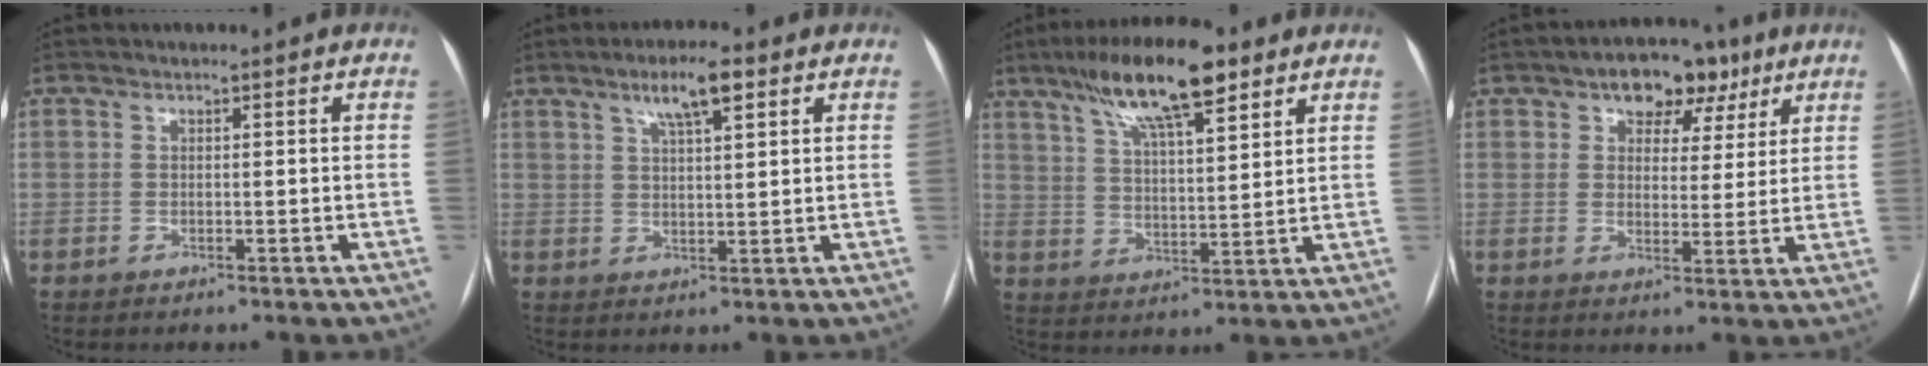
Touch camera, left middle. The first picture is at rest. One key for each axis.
{"total": 5.9, "fx": 3.4, "fy": 0.9, "fz": 4.7, "tx": -0.086, "ty": 0.008, "tz": 0.058}
{"total": 13.6, "fx": 8.9, "fy": 2.8, "fz": 9.9, "tx": -0.179, "ty": 0.019, "tz": 0.155}
{"total": 7.8, "fx": 4.5, "fy": 4.9, "fz": 4.0, "tx": -0.042, "ty": 0.023, "tz": 0.064}